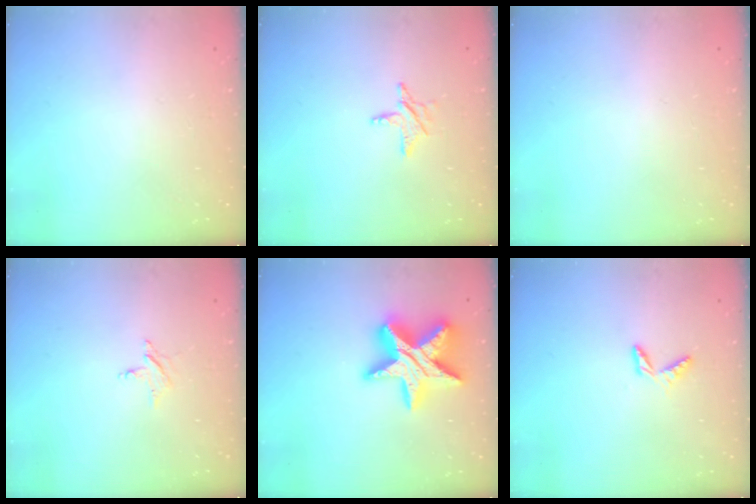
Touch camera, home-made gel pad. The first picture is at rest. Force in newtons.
{"total": 4.9, "press": 4.8, "slide": 0.4}
{"total": 0.0}
{"total": 2.4, "press": 2.4, "slide": 0.2}
{"total": 19.7, "press": 19.6, "slide": 1.8}
{"total": 4.2, "press": 4.2, "slide": 0.3}